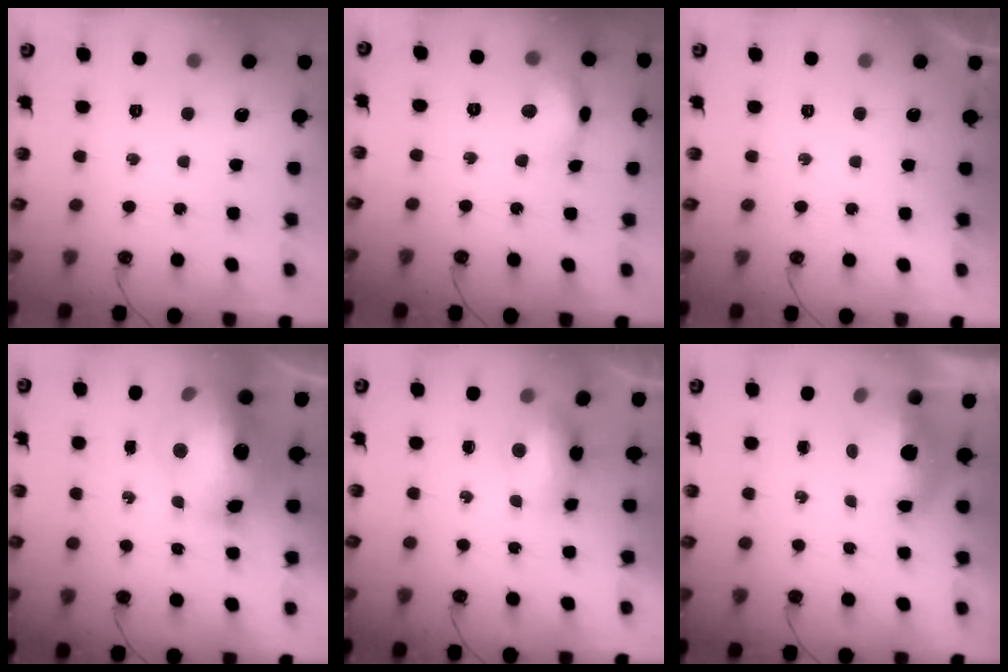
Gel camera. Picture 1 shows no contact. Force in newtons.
{"total": 13.1, "press": 8.6, "slide": 9.9}
{"total": 0.0}
{"total": 20.1, "press": 20.0, "slide": 2.2}
{"total": 7.6, "press": 7.4, "slide": 1.3}
{"total": 6.6, "press": 6.5, "slide": 0.8}